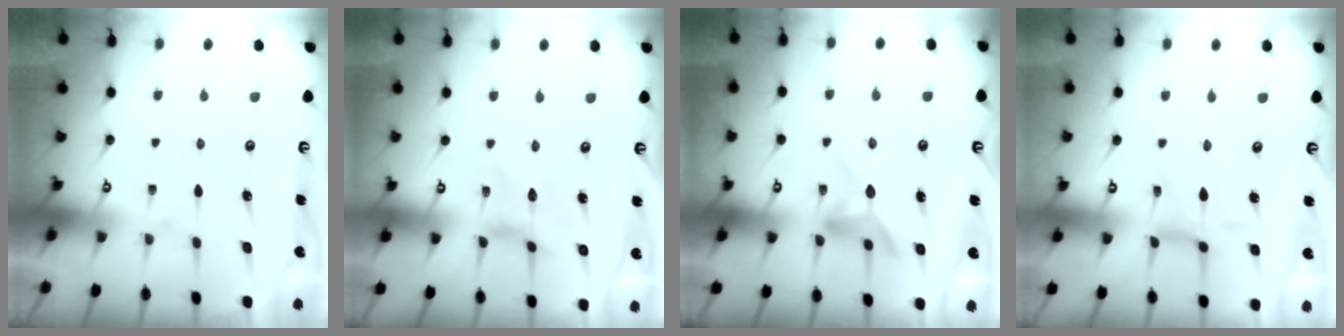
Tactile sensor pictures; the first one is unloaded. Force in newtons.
{"total": 1.4, "press": 1.4, "slide": 0.2}
{"total": 6.9, "press": 6.9, "slide": 0.9}
{"total": 3.8, "press": 3.8, "slide": 0.2}